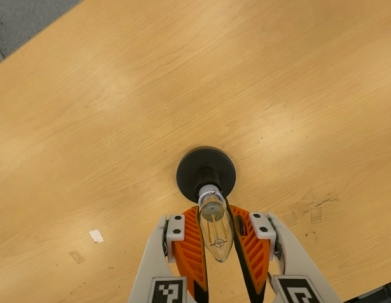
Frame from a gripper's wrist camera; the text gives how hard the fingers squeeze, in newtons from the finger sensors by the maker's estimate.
{"total": 14.7, "left": 14.3, "right": 15.0}